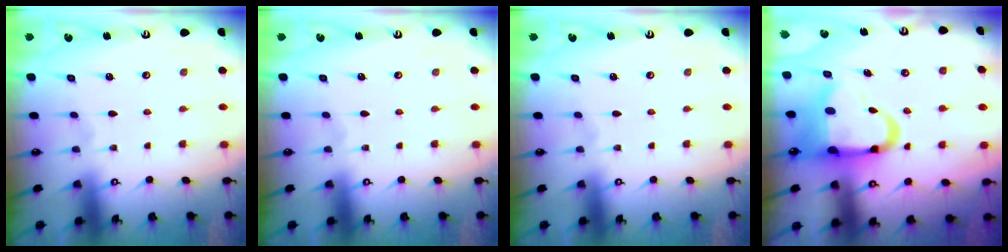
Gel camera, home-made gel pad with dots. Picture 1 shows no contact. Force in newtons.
{"total": 0.0}
{"total": 0.0}
{"total": 13.0, "press": 12.6, "slide": 2.9}